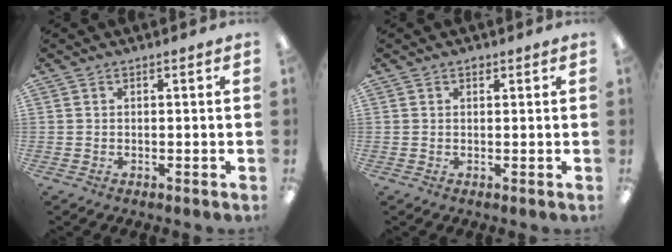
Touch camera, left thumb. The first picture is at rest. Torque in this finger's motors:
{"motor_torque": [0.13, -0.03, 0.37, 0.02, 0.01]}